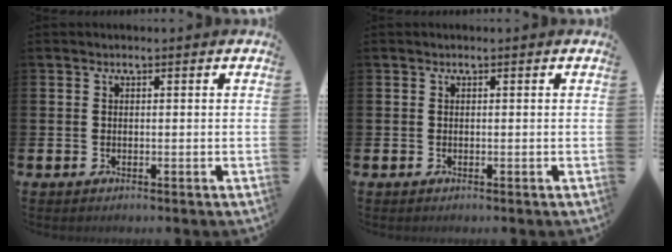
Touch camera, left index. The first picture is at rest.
{"total": 0.0}